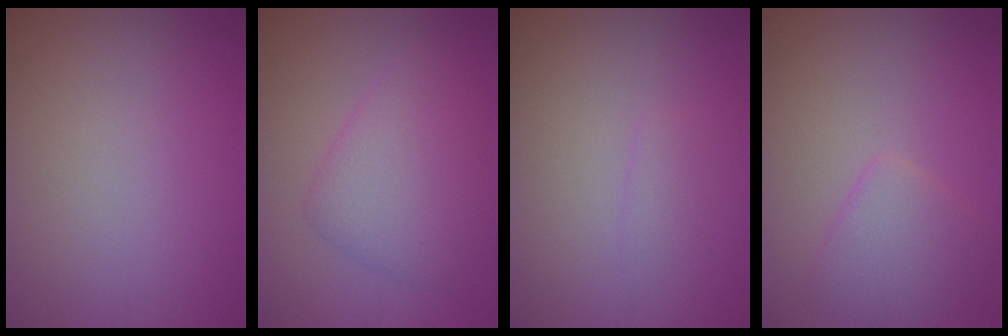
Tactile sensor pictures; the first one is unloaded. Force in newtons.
{"total": 4.7, "press": 4.7, "slide": 0.1}
{"total": 0.8, "press": 0.8, "slide": 0.1}
{"total": 2.8, "press": 2.8, "slide": 0.2}